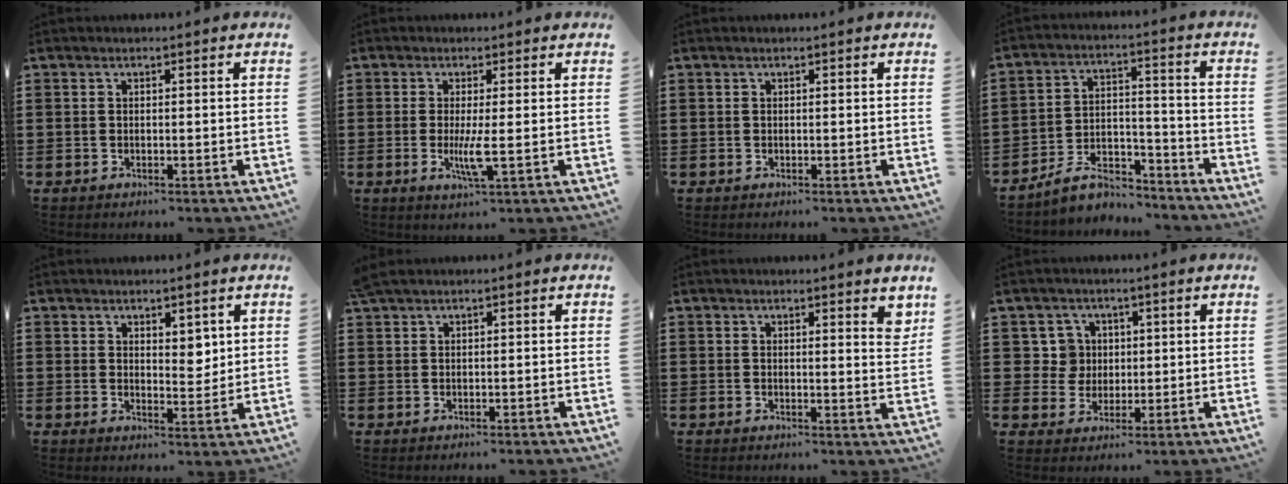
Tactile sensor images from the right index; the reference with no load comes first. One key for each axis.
{"total": 4.0, "fx": -0.7, "fy": 0.2, "fz": 3.9, "tx": -0.076, "ty": -0.011, "tz": -0.015}
{"total": 0.0}
{"total": 7.2, "fx": -6.6, "fy": 1.8, "fz": 2.3, "tx": -0.043, "ty": 0.014, "tz": -0.126}
{"total": 3.0, "fx": 2.2, "fy": 1.5, "fz": 1.3, "tx": -0.014, "ty": -0.003, "tz": 0.038}
{"total": 0.8, "fx": 0.6, "fy": -0.3, "fz": 0.5, "tx": -0.011, "ty": -0.003, "tz": 0.012}
{"total": 2.1, "fx": 1.7, "fy": 0.1, "fz": 1.2, "tx": -0.001, "ty": -0.009, "tz": 0.027}
{"total": 4.1, "fx": 0.9, "fy": 4.0, "fz": 0.7, "tx": -0.034, "ty": 0.012, "tz": 0.016}